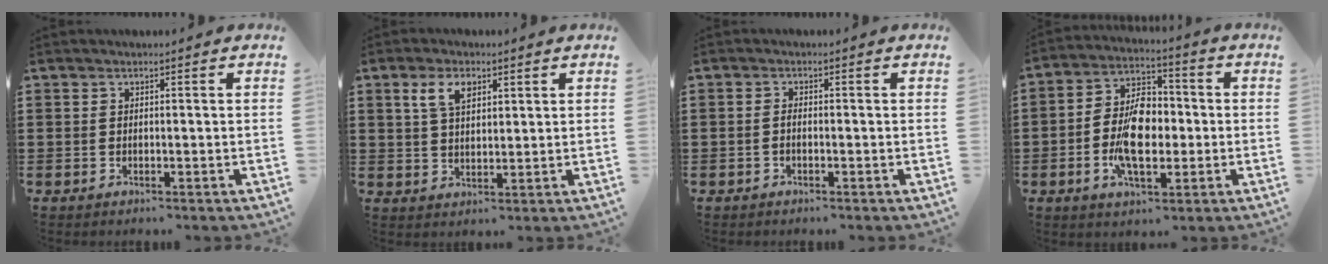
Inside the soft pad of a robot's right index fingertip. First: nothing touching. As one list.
[{"total": 4.6, "force": [2.3, 2.4, 3.1], "torque": [-0.072, 0.012, 0.041]}, {"total": 1.0, "force": [-0.4, 0.3, 0.9], "torque": [-0.020, -0.005, -0.006]}, {"total": 9.1, "force": [-1.4, 5.3, 7.3], "torque": [-0.167, 0.007, -0.032]}]